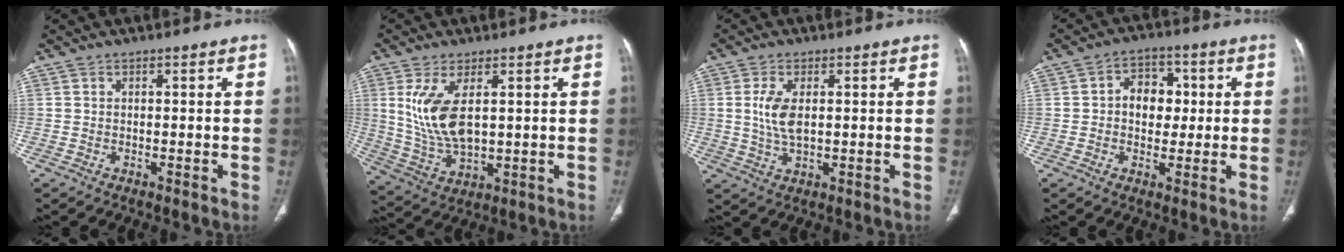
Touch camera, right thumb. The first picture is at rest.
{"total": 10.9, "force": [2.7, 5.1, 9.3], "torque": [-0.190, -0.015, 0.069]}
{"total": 5.9, "force": [0.9, 2.9, 5.0], "torque": [-0.109, -0.005, 0.021]}
{"total": 7.8, "force": [0.8, 5.9, 5.0], "torque": [-0.035, 0.011, 0.008]}